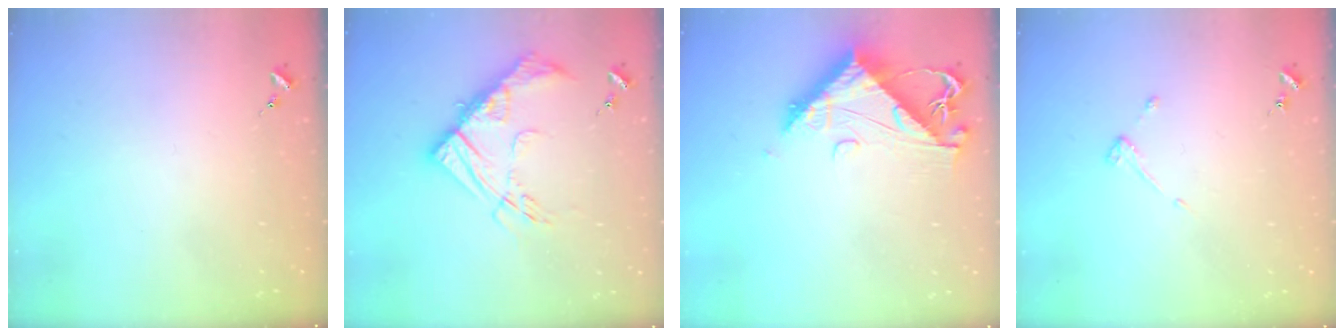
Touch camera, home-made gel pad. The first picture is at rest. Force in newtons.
{"total": 17.2, "press": 17.1, "slide": 1.6}
{"total": 10.1, "press": 10.0, "slide": 1.0}
{"total": 3.1, "press": 3.0, "slide": 0.5}